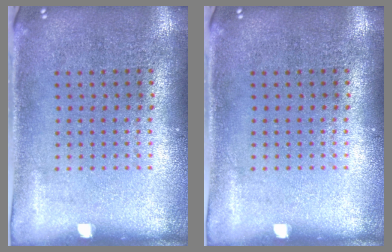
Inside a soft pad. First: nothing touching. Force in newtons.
{"total": 0.0}